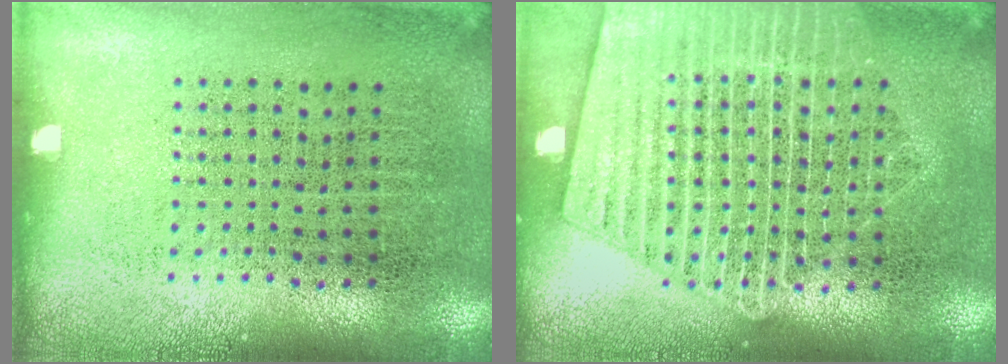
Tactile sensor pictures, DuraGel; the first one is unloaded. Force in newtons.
{"total": 2.7, "press": 2.7, "slide": 0.4}